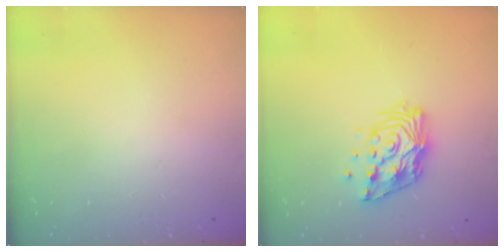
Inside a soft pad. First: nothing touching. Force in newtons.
{"total": 13.0, "press": 12.9, "slide": 1.1}